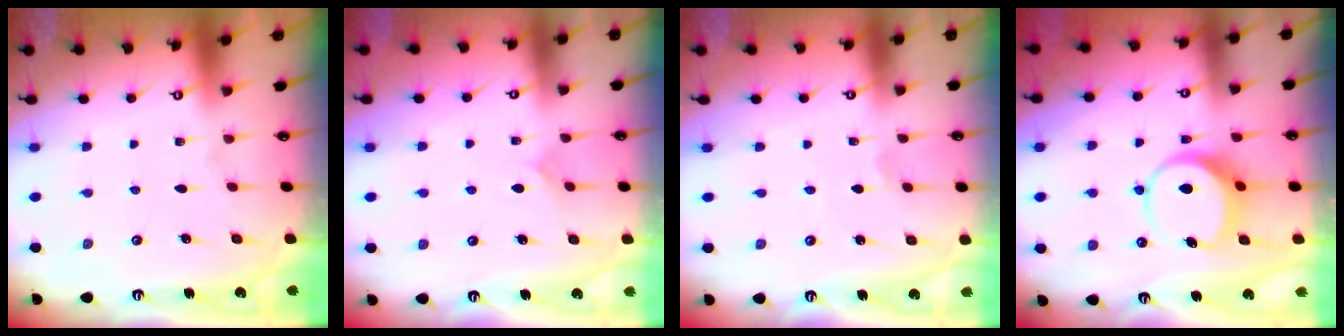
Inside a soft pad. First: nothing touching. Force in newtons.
{"total": 5.2, "press": 5.1, "slide": 0.5}
{"total": 0.7, "press": 0.7, "slide": 0.1}
{"total": 7.0, "press": 6.9, "slide": 1.0}